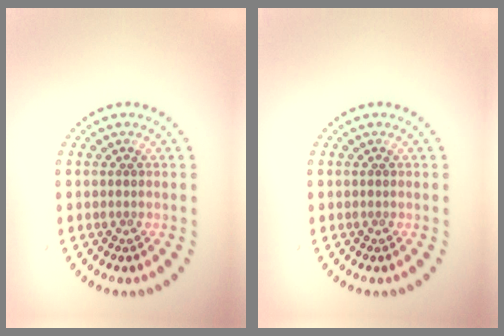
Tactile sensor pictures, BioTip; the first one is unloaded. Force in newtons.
{"total": 0.0}